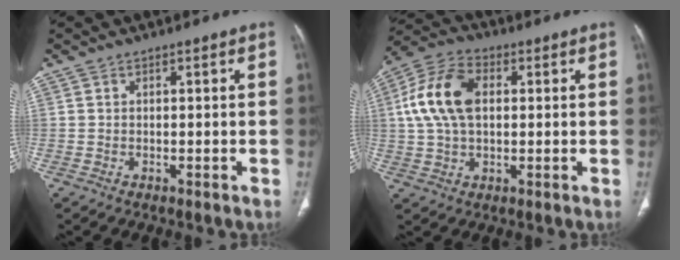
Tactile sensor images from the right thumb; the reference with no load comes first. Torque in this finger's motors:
{"motor_torque": [0.15, 0.53, 0.92, -0.25, 0.17]}